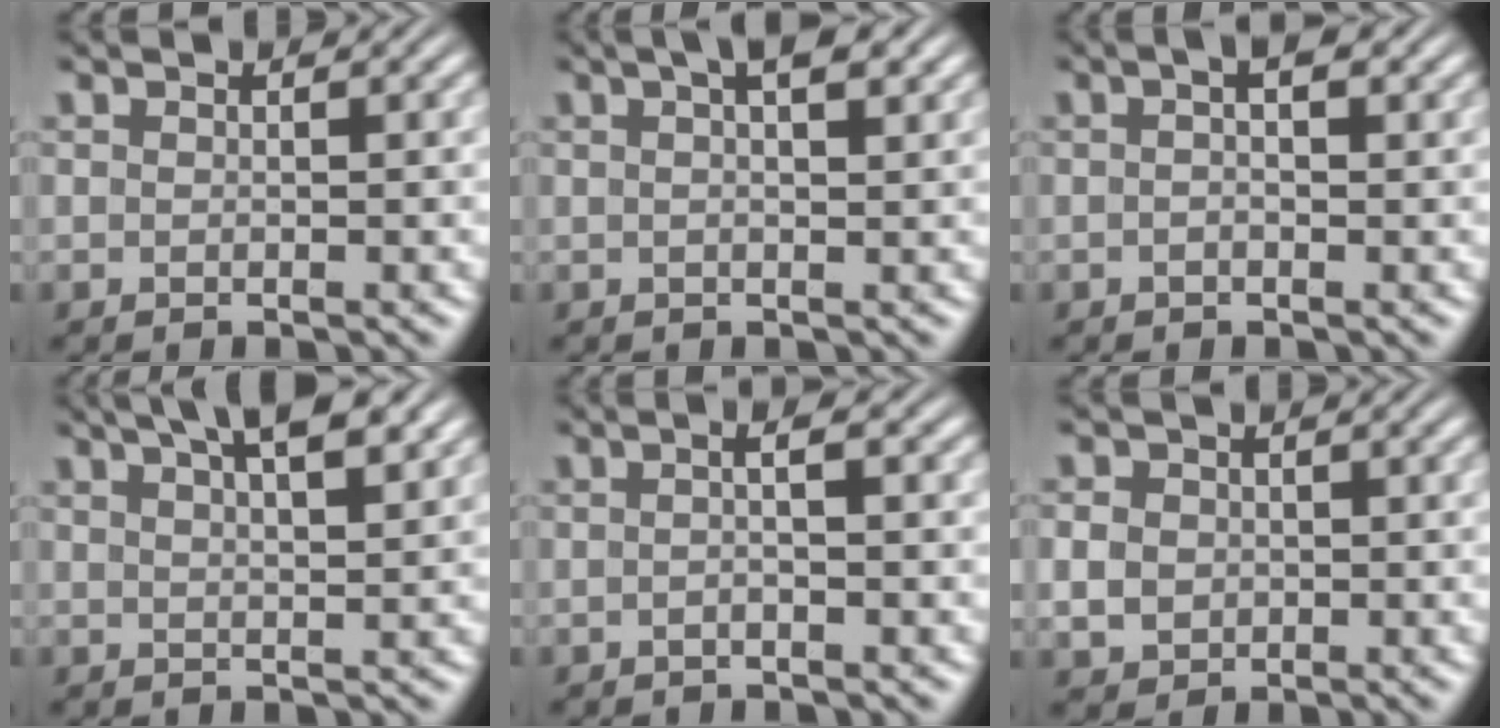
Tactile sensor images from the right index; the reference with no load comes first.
{"total": 3.8, "force": [1.8, 1.1, 3.2], "torque": [-0.042, 0.014, 0.020]}
{"total": 2.3, "force": [0.5, 0.8, 2.1], "torque": [-0.020, 0.016, -0.003]}
{"total": 6.3, "force": [4.1, 1.8, 4.4], "torque": [-0.066, 0.015, 0.063]}
{"total": 1.7, "force": [-0.5, 0.0, 1.6], "torque": [-0.023, 0.005, -0.015]}
{"total": 3.1, "force": [-0.3, 2.9, 1.3], "torque": [-0.034, -0.009, -0.002]}